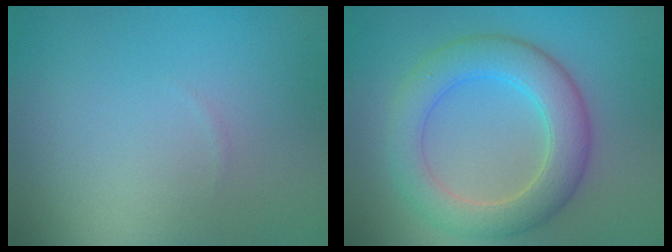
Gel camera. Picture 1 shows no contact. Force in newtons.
{"total": 5.7, "press": 5.7, "slide": 0.1}